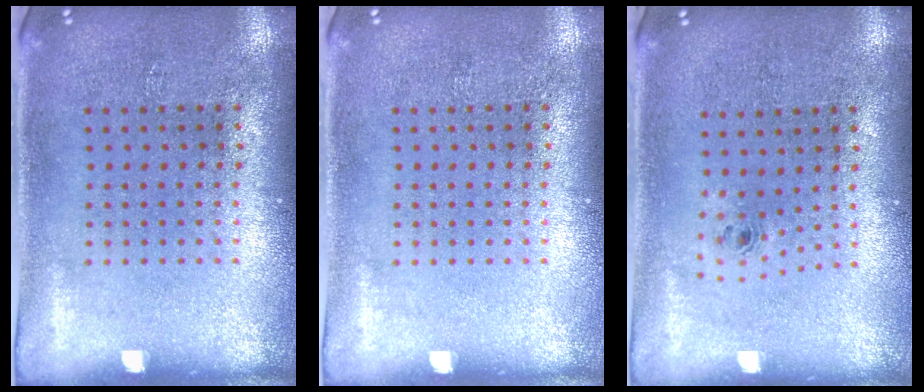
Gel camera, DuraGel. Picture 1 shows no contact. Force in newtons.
{"total": 0.0}
{"total": 0.7, "press": 0.3, "slide": 0.7}